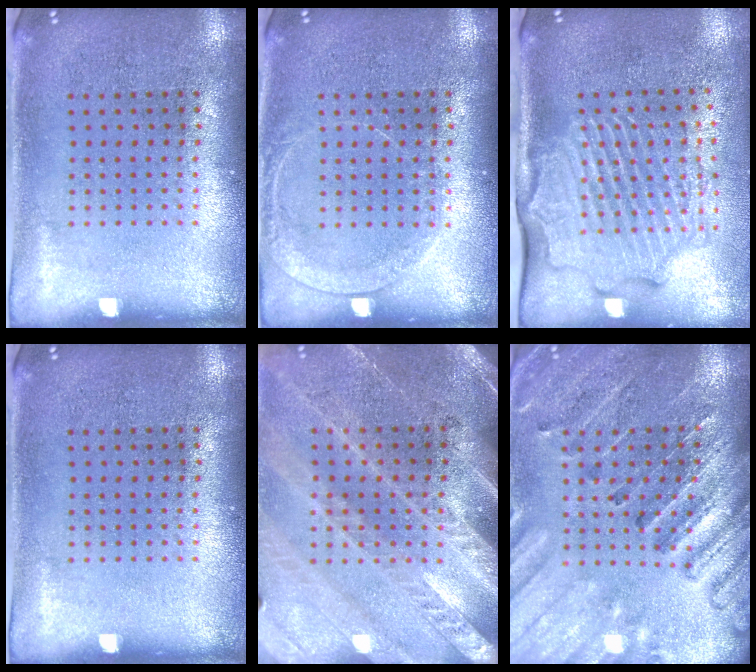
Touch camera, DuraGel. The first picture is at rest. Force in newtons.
{"total": 1.4, "press": 1.4, "slide": 0.1}
{"total": 2.6, "press": 2.2, "slide": 1.4}
{"total": 0.0}
{"total": 2.9, "press": 2.7, "slide": 1.2}
{"total": 2.6, "press": 2.6, "slide": 0.4}